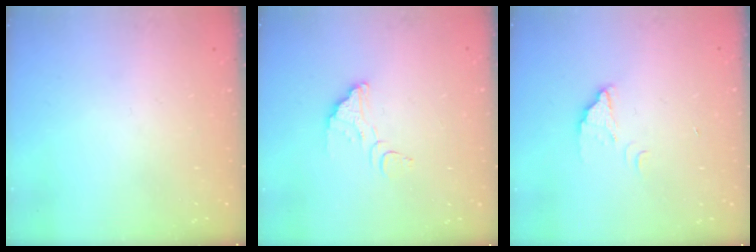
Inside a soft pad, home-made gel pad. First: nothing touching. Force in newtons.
{"total": 4.3, "press": 4.2, "slide": 0.3}
{"total": 1.9, "press": 1.9, "slide": 0.1}